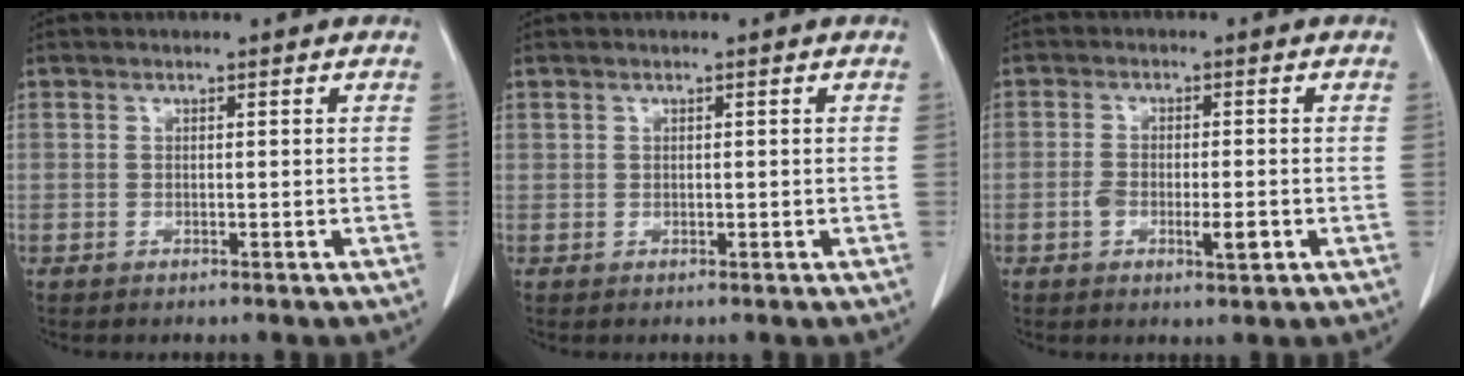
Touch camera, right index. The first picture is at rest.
{"total": 0.6, "force": [0.3, 0.4, 0.3], "torque": [-0.002, 0.001, 0.006]}
{"total": 4.8, "force": [-1.5, 1.6, 4.3], "torque": [-0.070, -0.002, -0.019]}